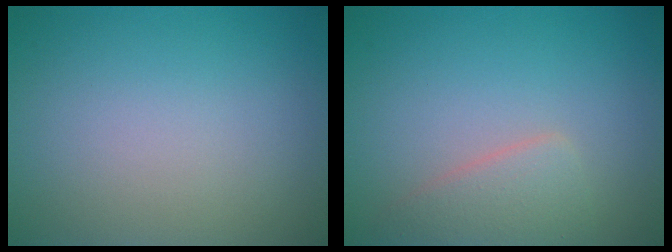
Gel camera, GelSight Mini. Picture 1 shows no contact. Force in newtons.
{"total": 2.7, "press": 2.7, "slide": 0.1}